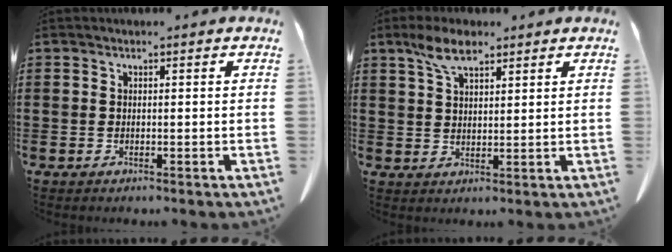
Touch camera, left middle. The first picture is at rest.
{"total": 5.6, "force": [3.6, 2.2, 3.7], "torque": [-0.083, 0.006, 0.068]}